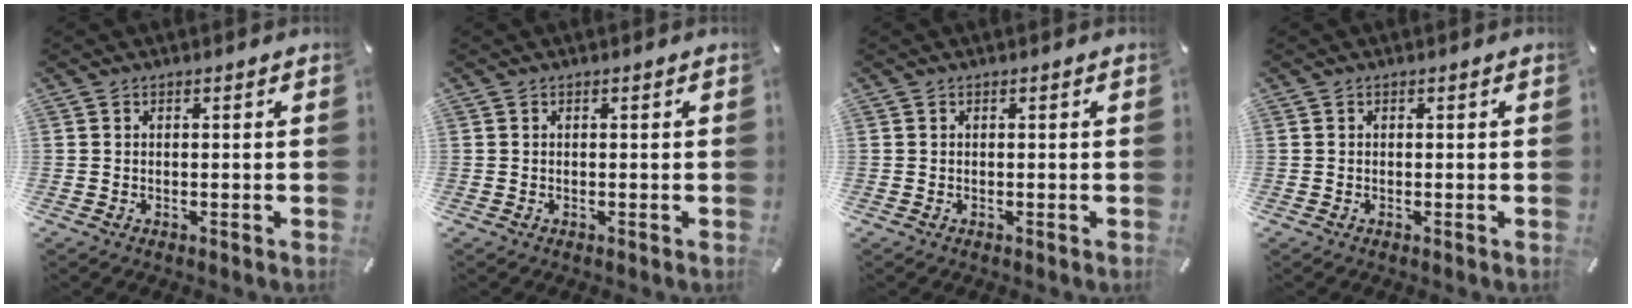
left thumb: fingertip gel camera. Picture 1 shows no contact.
{"total": 0.0}
{"total": 0.0}
{"total": 0.0}